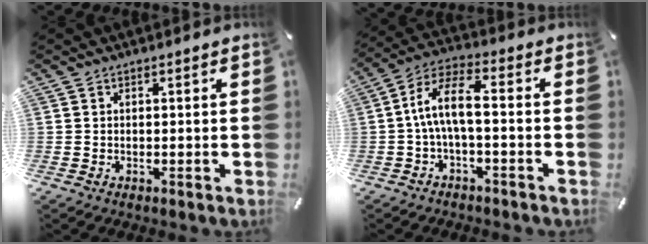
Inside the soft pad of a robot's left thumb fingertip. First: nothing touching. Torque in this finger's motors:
{"motor_torque": [1.24, 1.25, 1.15, -0.16, 0.17]}